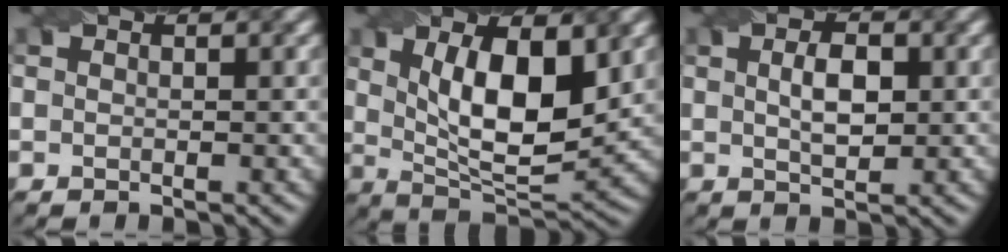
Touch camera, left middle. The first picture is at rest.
{"total": 9.7, "force": [2.3, 3.8, 8.6], "torque": [-0.144, -0.009, 0.042]}
{"total": 2.9, "force": [0.3, 1.4, 2.5], "torque": [-0.053, 0.003, 0.010]}